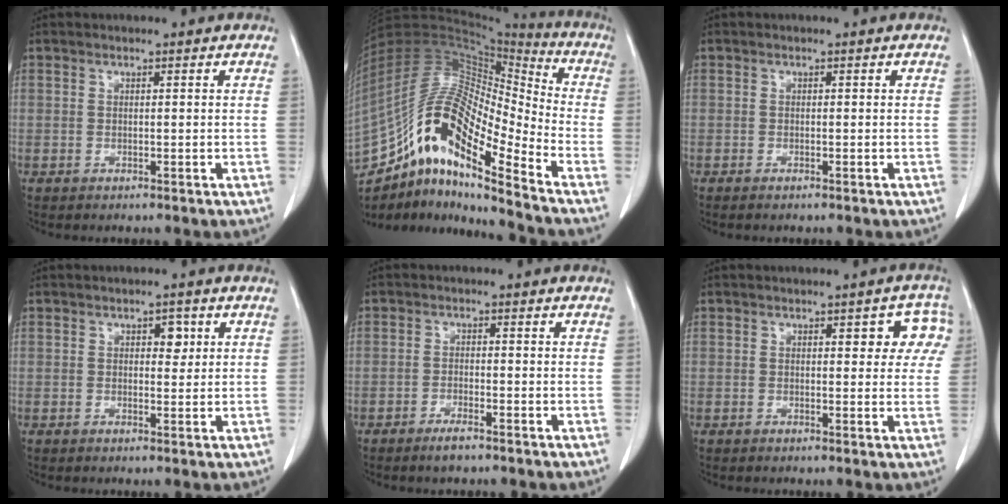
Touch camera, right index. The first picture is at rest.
{"total": 19.5, "force": [-12.5, 3.7, 14.5], "torque": [-0.292, 0.031, -0.223]}
{"total": 0.6, "force": [-0.5, 0.1, 0.4], "torque": [-0.012, -0.002, -0.007]}
{"total": 2.3, "force": [0.8, 1.4, 1.7], "torque": [-0.019, 0.003, 0.011]}
{"total": 2.6, "force": [-2.0, 0.4, 1.7], "torque": [-0.033, -0.002, -0.036]}
{"total": 5.6, "force": [2.0, 2.7, 4.5], "torque": [-0.030, 0.016, 0.018]}